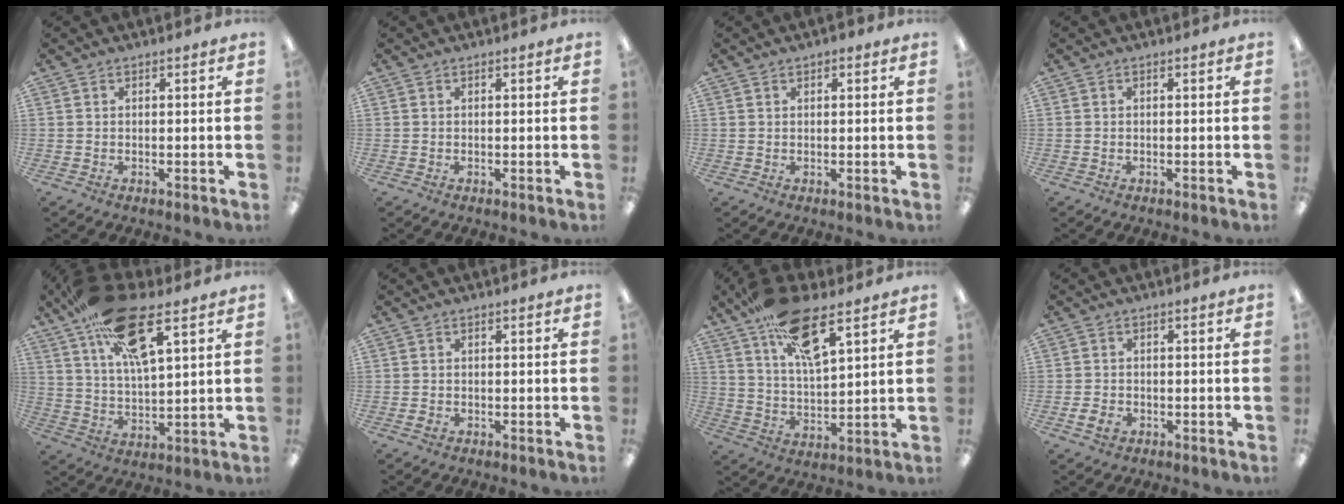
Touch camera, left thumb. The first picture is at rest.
{"total": 0.0}
{"total": 0.9, "force": [0.7, 0.5, 0.4], "torque": [-0.008, 0.003, 0.012]}
{"total": 0.0}
{"total": 20.3, "force": [11.9, 7.8, 14.5], "torque": [-0.252, -0.038, 0.204]}
{"total": 1.1, "force": [-0.4, 0.9, 0.5], "torque": [-0.008, 0.002, -0.007]}
{"total": 17.0, "force": [10.7, 6.0, 11.8], "torque": [-0.205, -0.044, 0.185]}
{"total": 3.0, "force": [-1.1, 2.2, 1.6], "torque": [-0.032, 0.003, -0.021]}